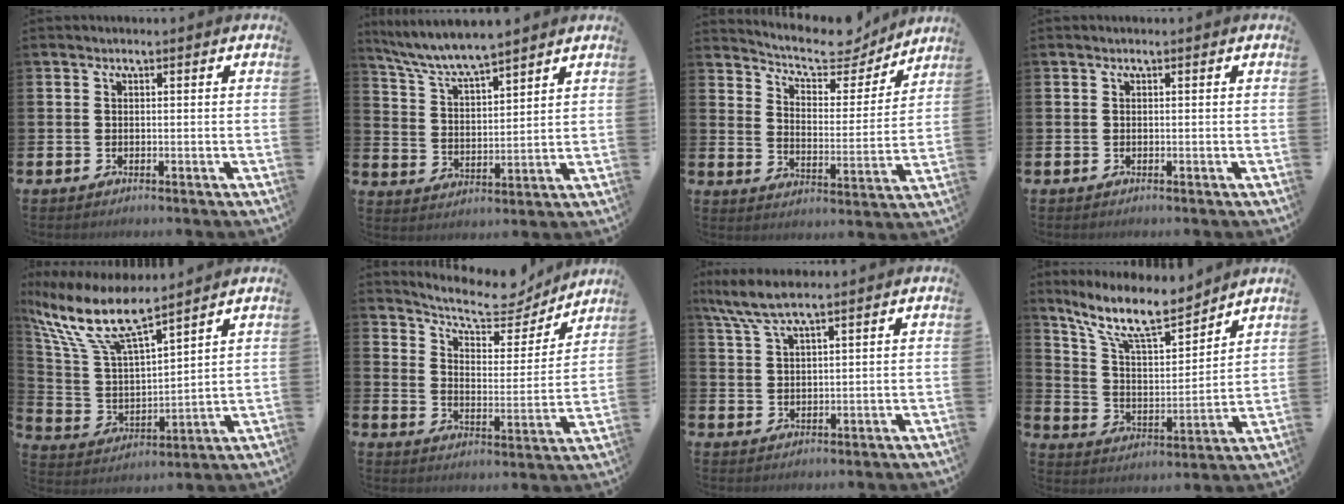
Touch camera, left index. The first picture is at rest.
{"total": 6.7, "force": [6.4, 0.4, 2.0], "torque": [-0.069, -0.034, 0.114]}
{"total": 8.4, "force": [7.7, 2.6, 2.2], "torque": [-0.071, -0.056, 0.134]}
{"total": 0.0}
{"total": 11.0, "force": [9.0, 2.4, 5.9], "torque": [-0.157, -0.046, 0.157]}
{"total": 9.4, "force": [8.6, 2.7, 2.9], "torque": [-0.076, -0.061, 0.147]}
{"total": 5.8, "force": [4.6, 0.6, 3.4], "torque": [-0.082, -0.008, 0.085]}
{"total": 11.6, "force": [9.8, 2.8, 5.6], "torque": [-0.133, -0.056, 0.172]}